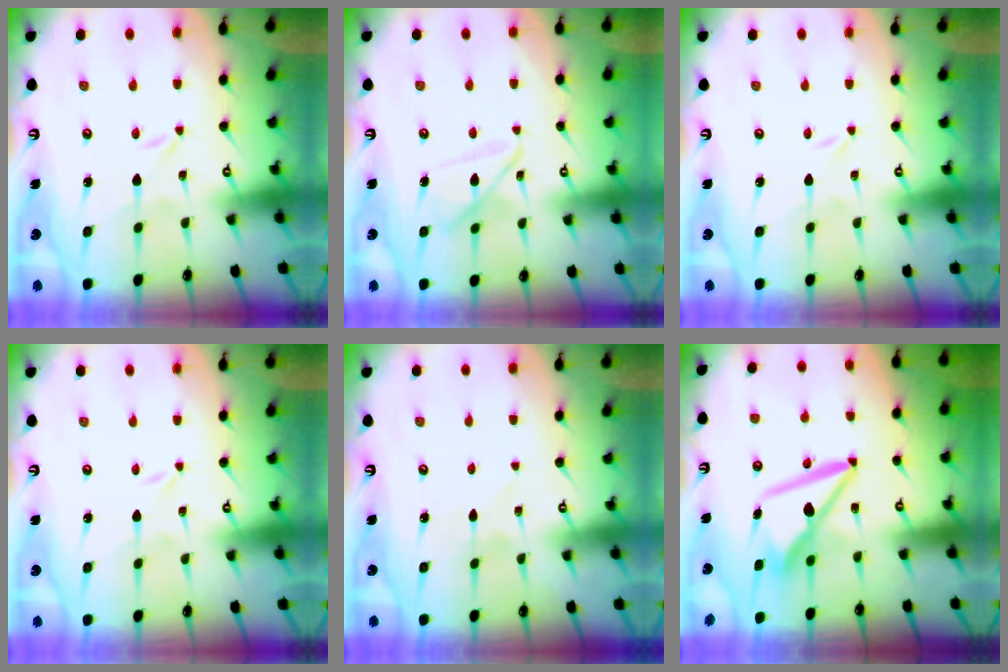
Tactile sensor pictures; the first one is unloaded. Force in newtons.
{"total": 10.7, "press": 10.7, "slide": 0.9}
{"total": 0.0}
{"total": 0.0}
{"total": 2.9, "press": 2.8, "slide": 0.4}
{"total": 9.3, "press": 9.3, "slide": 0.5}